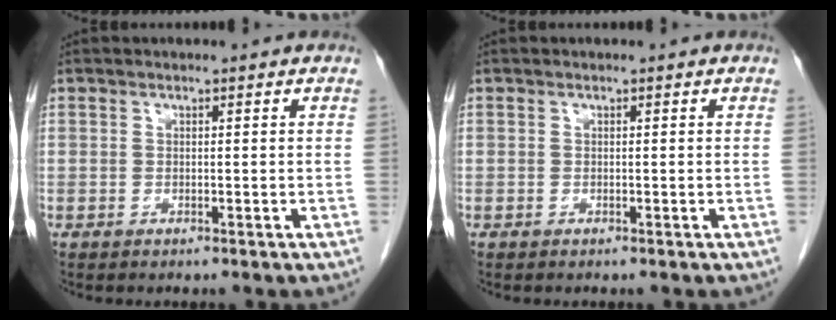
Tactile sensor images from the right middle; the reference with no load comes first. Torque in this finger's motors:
{"motor_torque": [0.67, -0.45, 0.02, -0.05]}